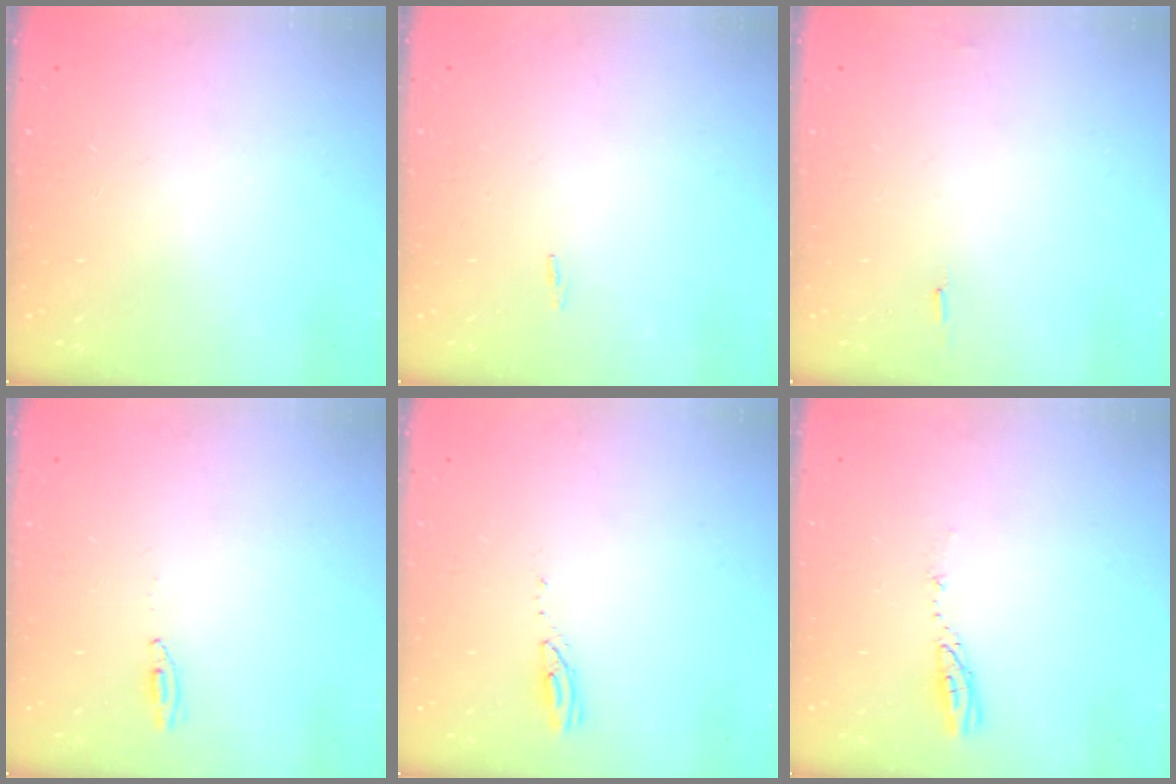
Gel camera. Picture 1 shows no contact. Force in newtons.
{"total": 17.2, "press": 3.7, "slide": 16.8}
{"total": 4.8, "press": 4.6, "slide": 1.4}
{"total": 2.9, "press": 2.7, "slide": 1.1}
{"total": 3.1, "press": 3.1, "slide": 0.2}
{"total": 3.3, "press": 3.3, "slide": 0.4}